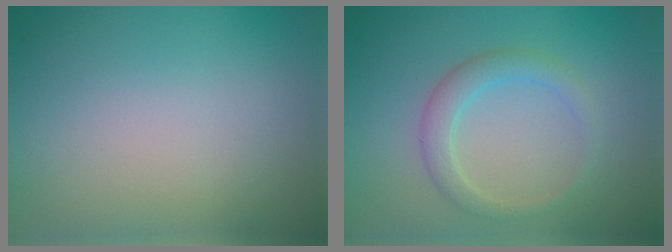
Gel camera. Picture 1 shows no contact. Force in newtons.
{"total": 2.3, "press": 2.3, "slide": 0.3}